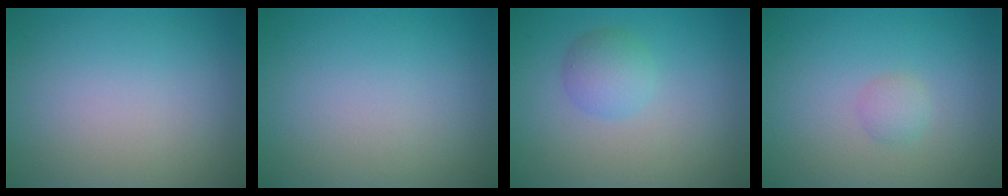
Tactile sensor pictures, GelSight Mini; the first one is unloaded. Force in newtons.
{"total": 0.0}
{"total": 2.3, "press": 2.3, "slide": 0.1}
{"total": 1.1, "press": 1.1, "slide": 0.0}